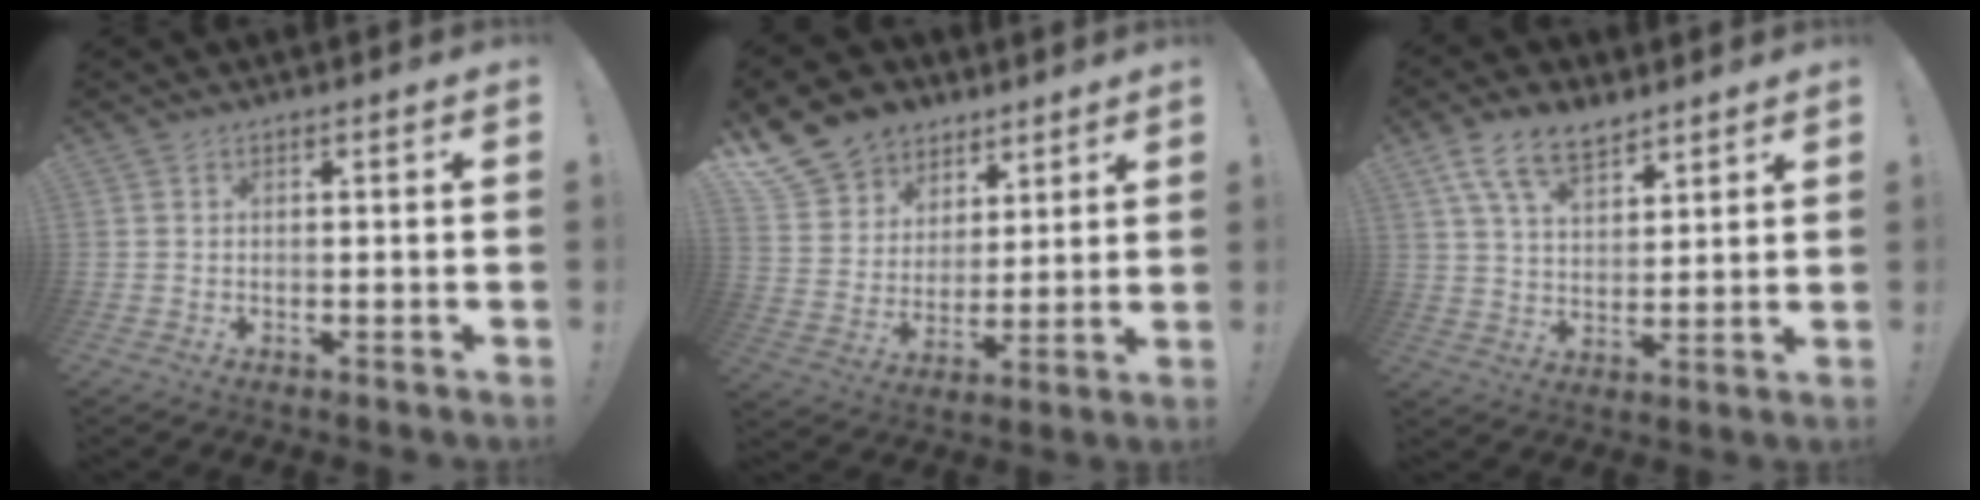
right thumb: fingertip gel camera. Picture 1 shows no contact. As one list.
[{"total": 12.9, "force": [8.2, 9.5, 2.8], "torque": [-0.052, -0.058, 0.169]}, {"total": 11.5, "force": [7.6, 5.9, 6.4], "torque": [-0.114, -0.029, 0.147]}]